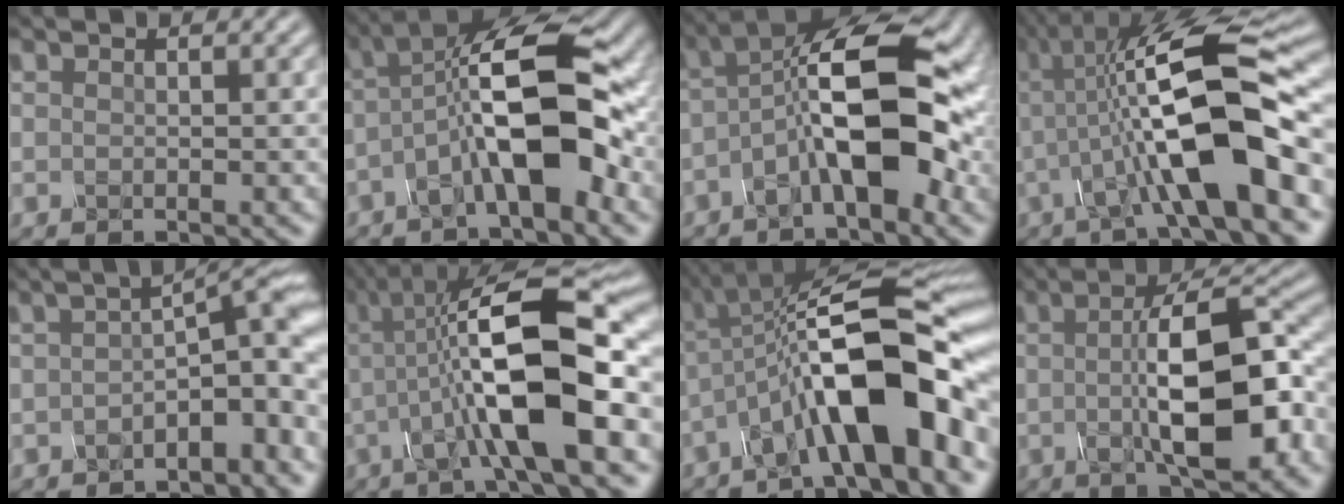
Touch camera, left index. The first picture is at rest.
{"total": 9.3, "force": [-1.9, 2.8, 8.7], "torque": [-0.151, 0.023, -0.039]}
{"total": 10.5, "force": [-1.6, 3.9, 9.7], "torque": [-0.162, 0.025, -0.038]}
{"total": 12.6, "force": [-0.9, 3.4, 12.0], "torque": [-0.205, 0.018, -0.026]}
{"total": 6.5, "force": [-1.8, 2.2, 5.9], "torque": [-0.067, 0.017, -0.036]}
{"total": 12.5, "force": [-1.0, 3.6, 11.9], "torque": [-0.199, 0.016, -0.029]}
{"total": 12.6, "force": [-3.7, 3.8, 11.4], "torque": [-0.180, 0.011, -0.069]}
{"total": 10.9, "force": [-0.7, 3.4, 10.4], "torque": [-0.158, 0.002, -0.011]}